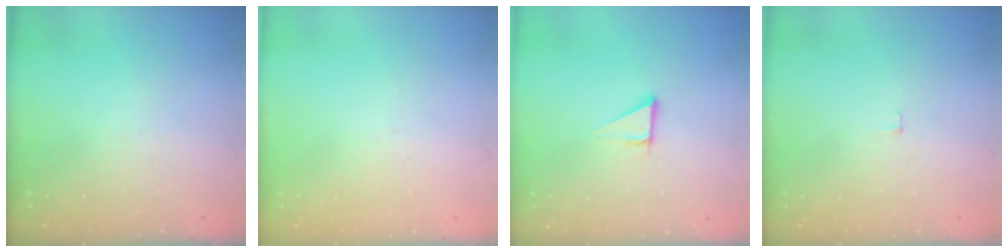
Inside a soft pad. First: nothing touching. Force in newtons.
{"total": 2.7, "press": 2.7, "slide": 0.3}
{"total": 2.9, "press": 2.9, "slide": 0.2}
{"total": 2.4, "press": 2.4, "slide": 0.2}